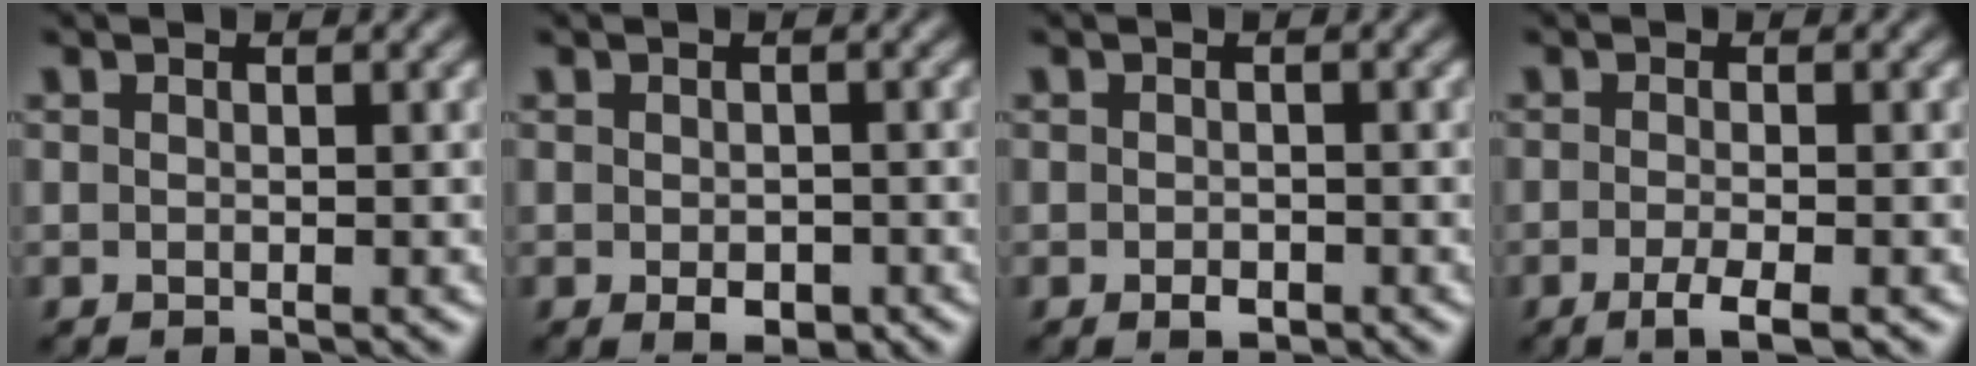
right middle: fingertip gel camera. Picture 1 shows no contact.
{"total": 2.2, "force": [-0.8, 1.3, 1.6], "torque": [-0.025, -0.006, -0.010]}
{"total": 1.2, "force": [-0.5, 0.7, 0.7], "torque": [-0.012, -0.002, -0.009]}
{"total": 2.5, "force": [-1.3, 0.5, 2.1], "torque": [-0.036, -0.004, -0.027]}